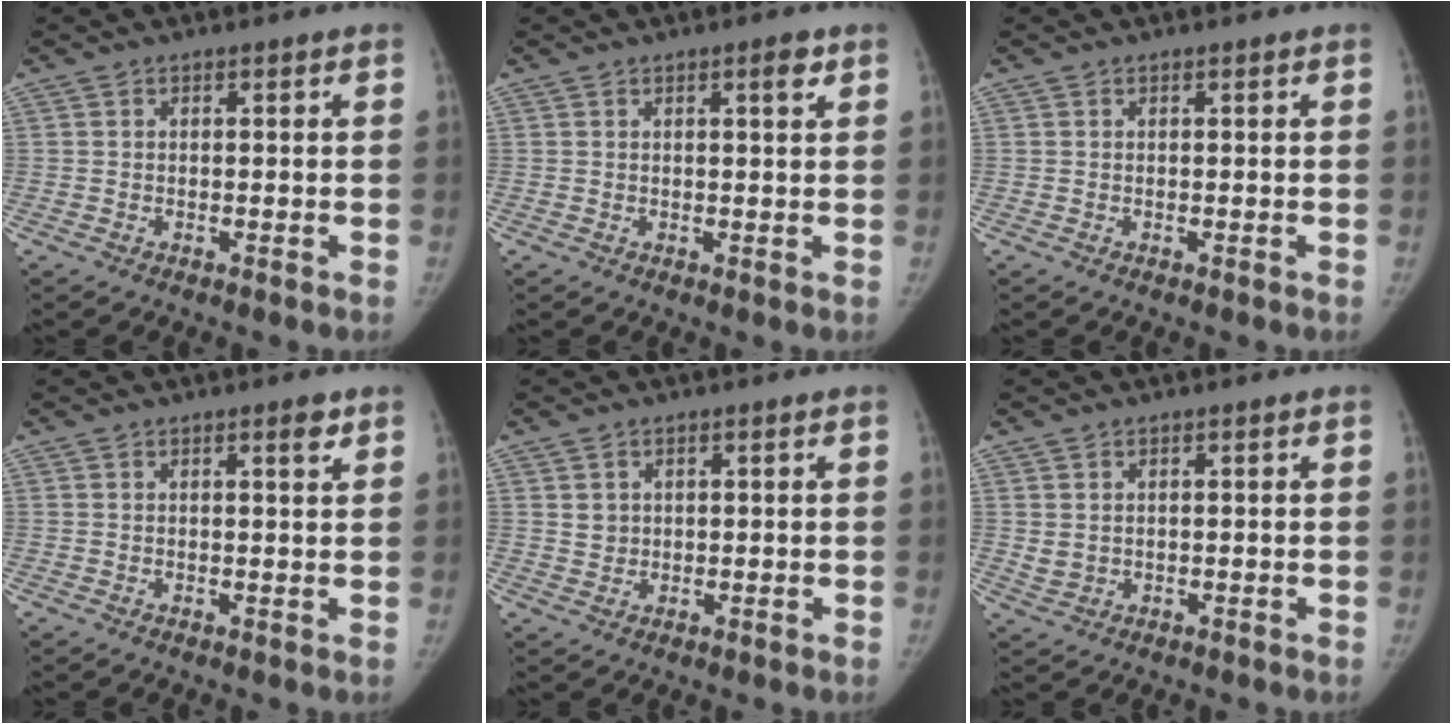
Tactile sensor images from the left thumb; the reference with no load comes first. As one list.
[{"total": 2.1, "force": [1.1, 0.4, 1.7], "torque": [-0.023, -0.004, 0.015]}, {"total": 0.0}, {"total": 2.0, "force": [1.2, 0.4, 1.5], "torque": [-0.017, -0.007, 0.017]}, {"total": 2.1, "force": [0.8, 1.9, 0.6], "torque": [0.000, -0.006, 0.018]}, {"total": 2.0, "force": [0.4, 1.6, 1.1], "torque": [-0.016, -0.004, 0.016]}]